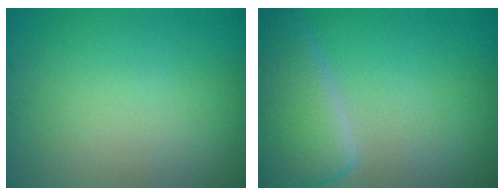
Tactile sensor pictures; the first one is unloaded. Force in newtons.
{"total": 6.1, "press": 6.1, "slide": 0.6}